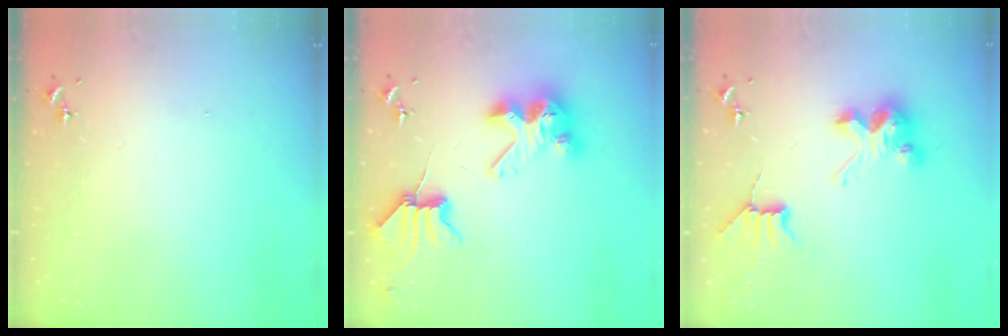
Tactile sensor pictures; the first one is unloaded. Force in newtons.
{"total": 8.5, "press": 8.4, "slide": 1.3}
{"total": 8.9, "press": 8.9, "slide": 0.7}